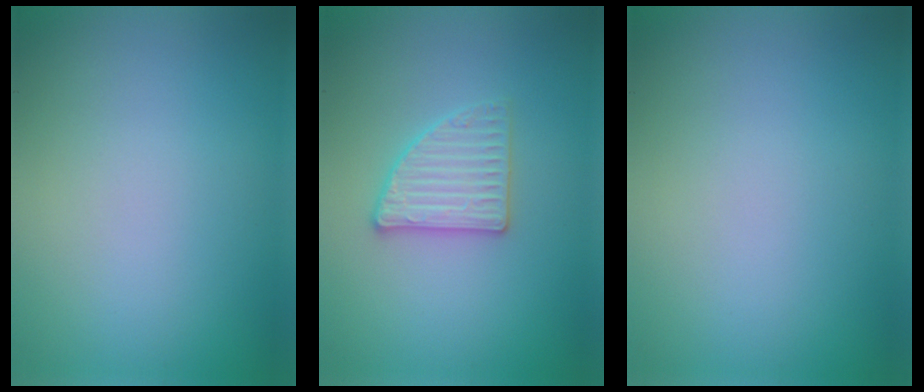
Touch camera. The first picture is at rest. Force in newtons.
{"total": 2.8, "press": 2.7, "slide": 0.5}
{"total": 0.0}